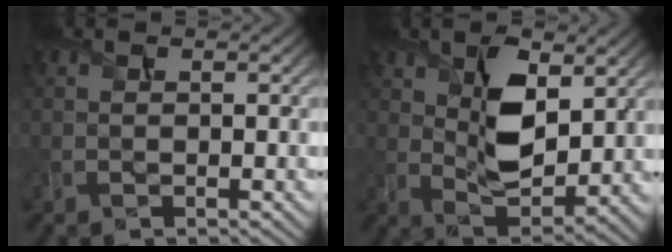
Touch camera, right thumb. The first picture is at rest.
{"total": 8.9, "force": [3.2, 4.7, 6.9], "torque": [-0.136, -0.010, 0.061]}